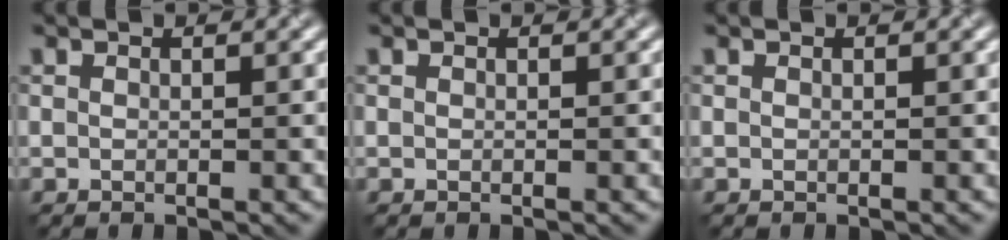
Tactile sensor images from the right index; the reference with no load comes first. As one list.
[{"total": 0.0}, {"total": 0.0}]